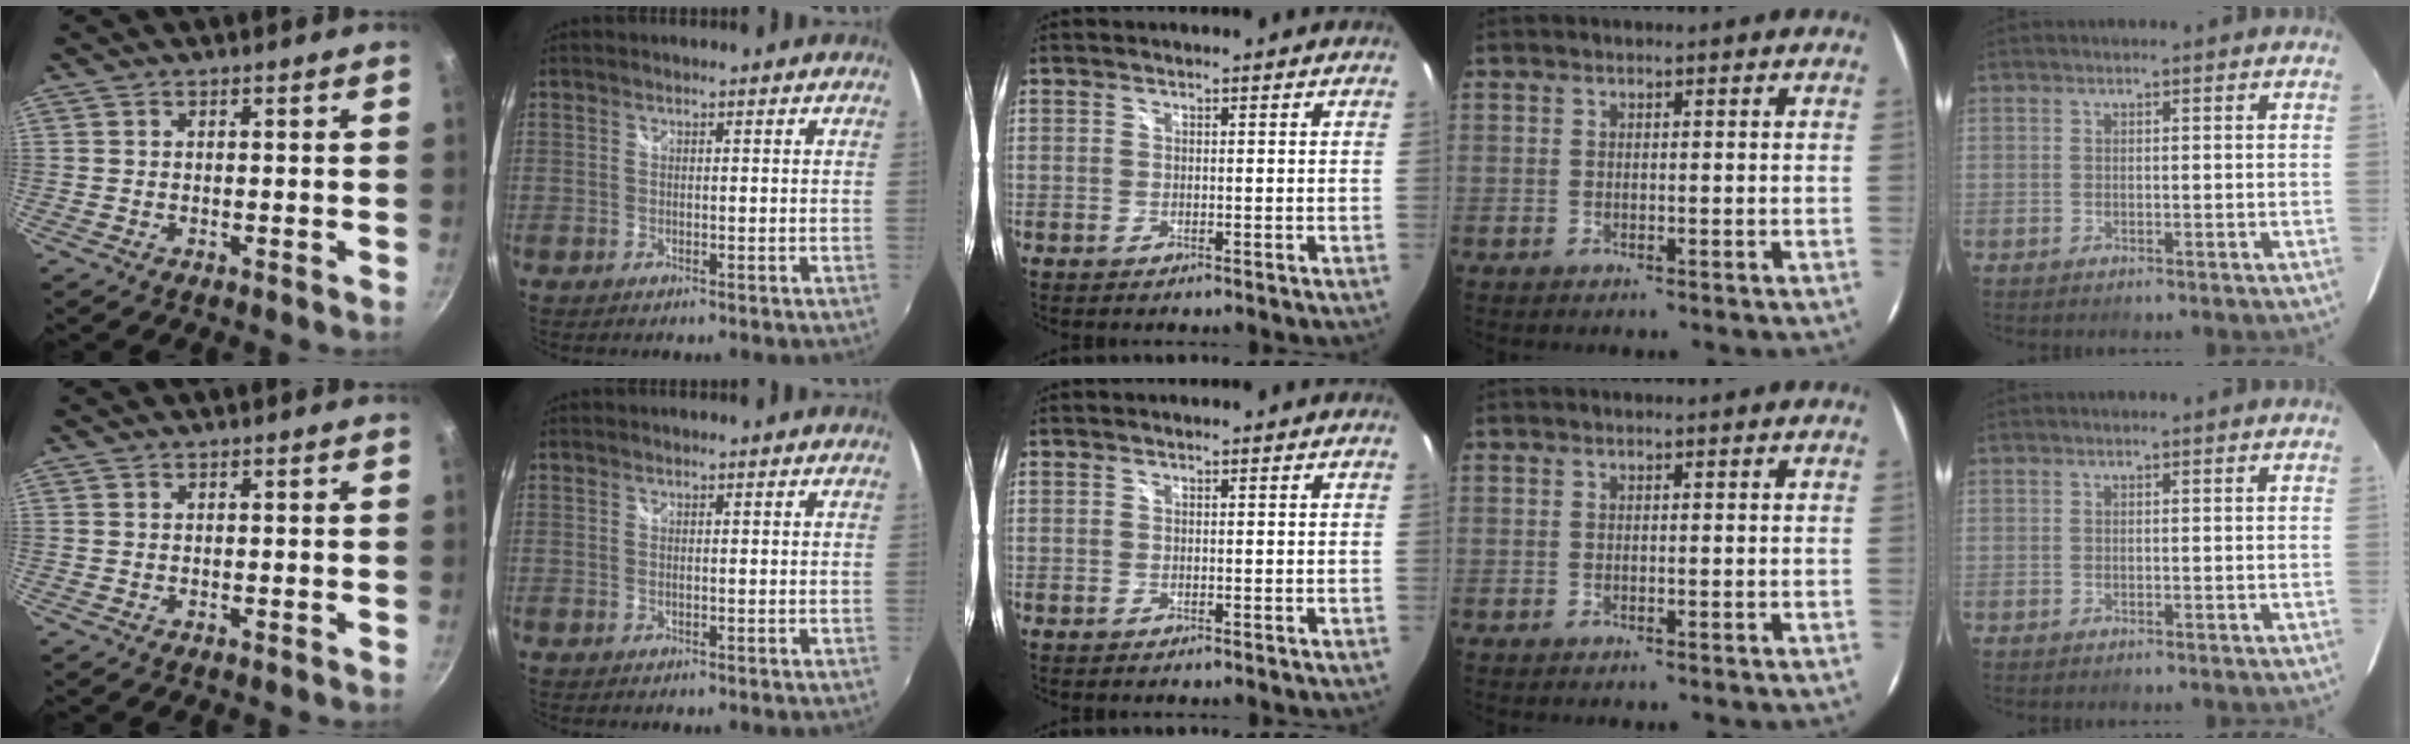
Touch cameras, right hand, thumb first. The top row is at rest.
{}